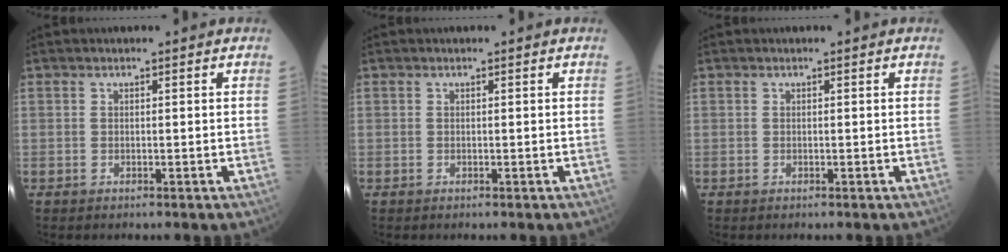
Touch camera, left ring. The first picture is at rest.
{"total": 0.0}
{"total": 0.0}